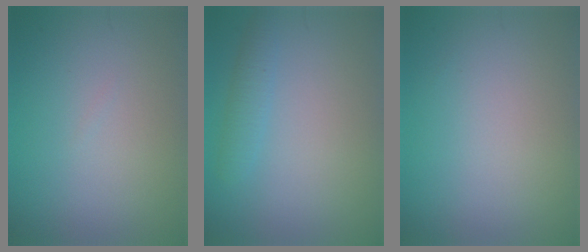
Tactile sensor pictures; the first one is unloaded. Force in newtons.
{"total": 1.6, "press": 1.6, "slide": 0.0}
{"total": 0.0}